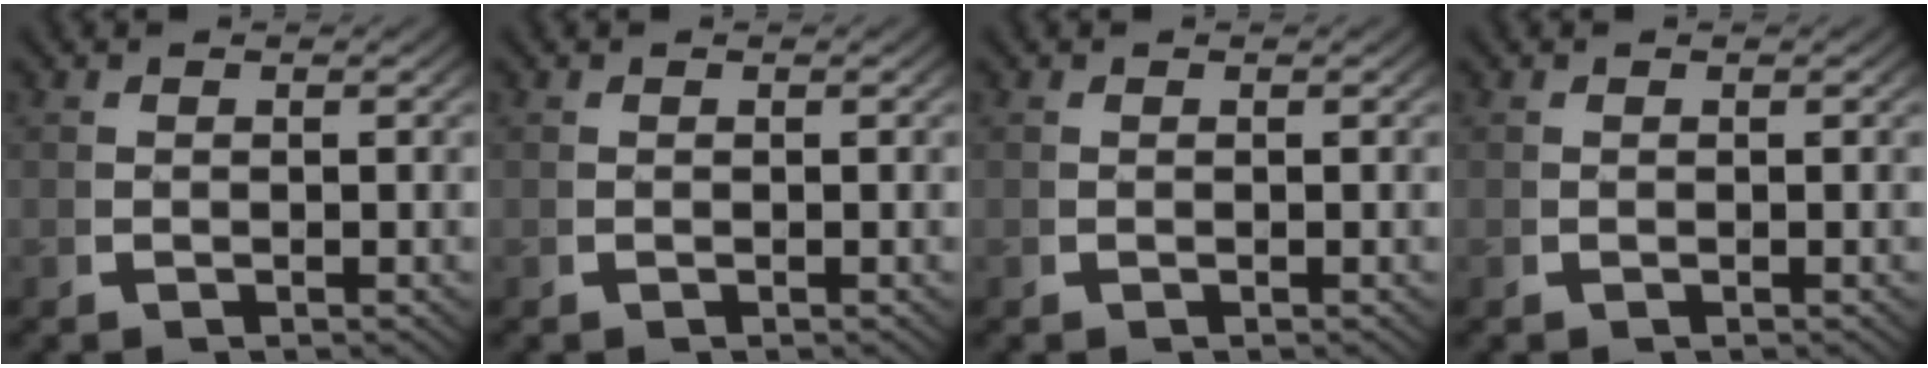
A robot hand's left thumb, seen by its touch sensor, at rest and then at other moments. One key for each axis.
{"total": 0.0}
{"total": 0.0}
{"total": 0.0}